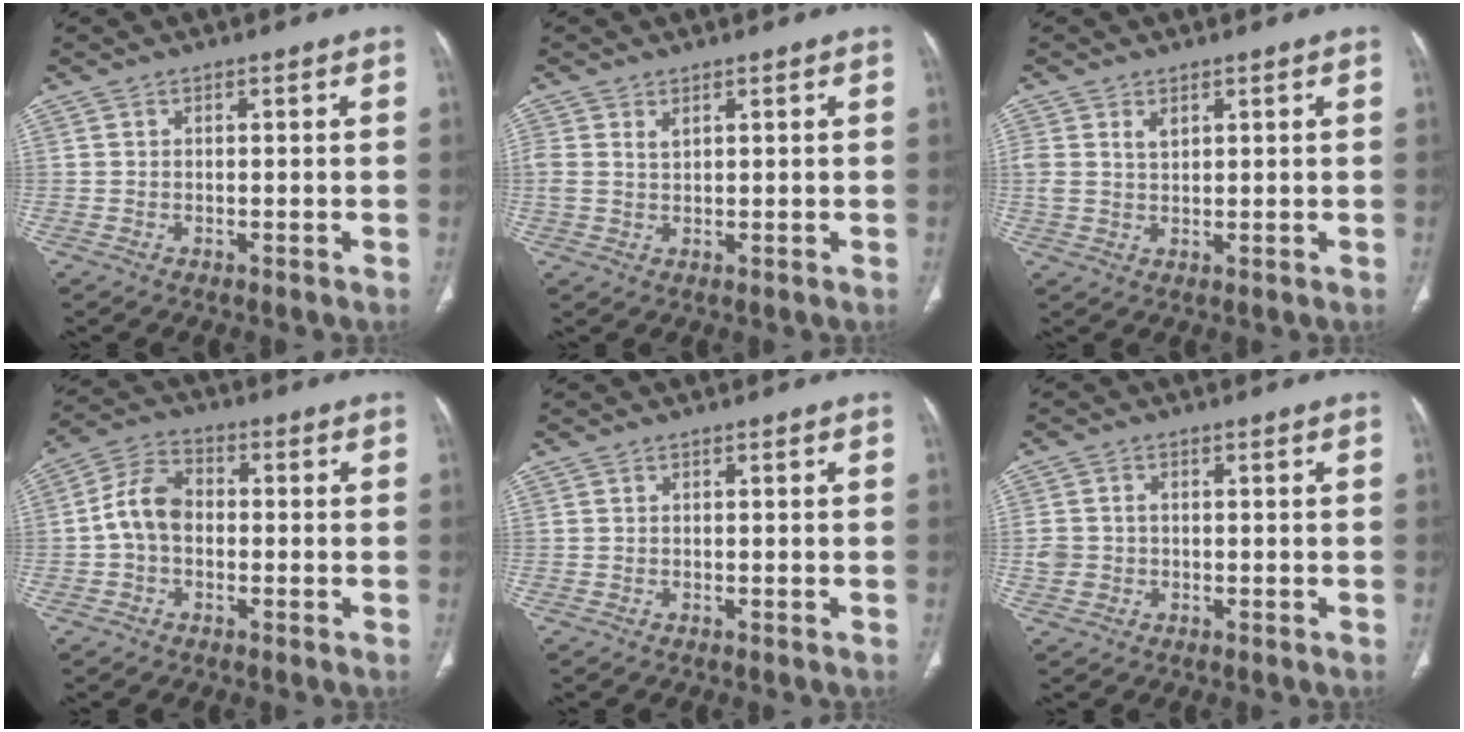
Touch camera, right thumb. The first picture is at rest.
{"total": 2.2, "force": [1.2, 1.2, 1.4], "torque": [-0.033, 0.001, 0.033]}
{"total": 2.9, "force": [1.4, 1.8, 1.8], "torque": [-0.033, -0.003, 0.036]}
{"total": 7.9, "force": [-0.7, 5.6, 5.5], "torque": [-0.097, 0.026, -0.024]}
{"total": 0.0}
{"total": 3.5, "force": [-0.3, 3.1, 1.6], "torque": [-0.029, 0.009, 0.000]}